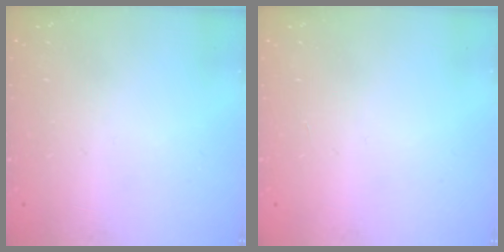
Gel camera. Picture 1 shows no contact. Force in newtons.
{"total": 0.0}